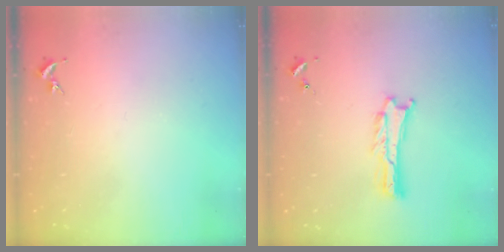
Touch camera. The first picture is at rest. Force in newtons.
{"total": 1.0, "press": 1.0, "slide": 0.2}